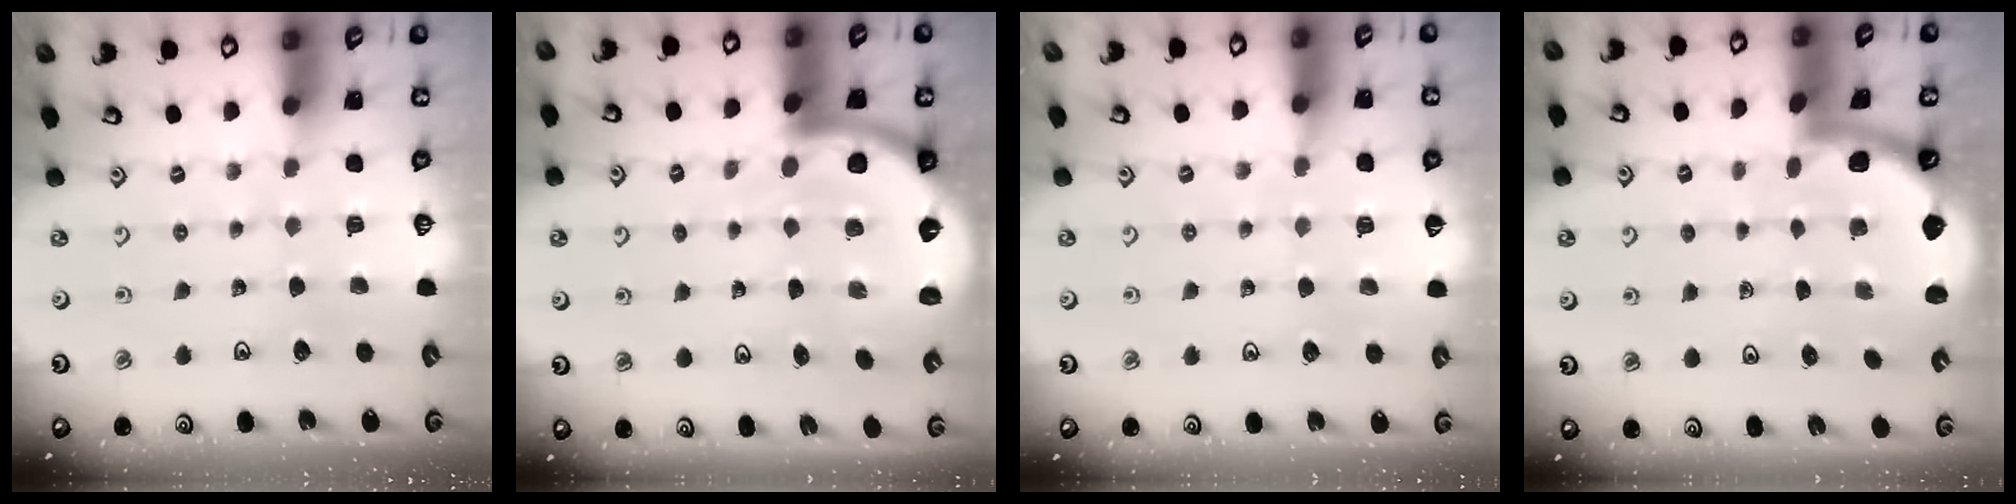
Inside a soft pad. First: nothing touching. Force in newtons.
{"total": 5.8, "press": 5.8, "slide": 1.0}
{"total": 4.4, "press": 4.4, "slide": 0.5}
{"total": 1.6, "press": 1.6, "slide": 0.1}